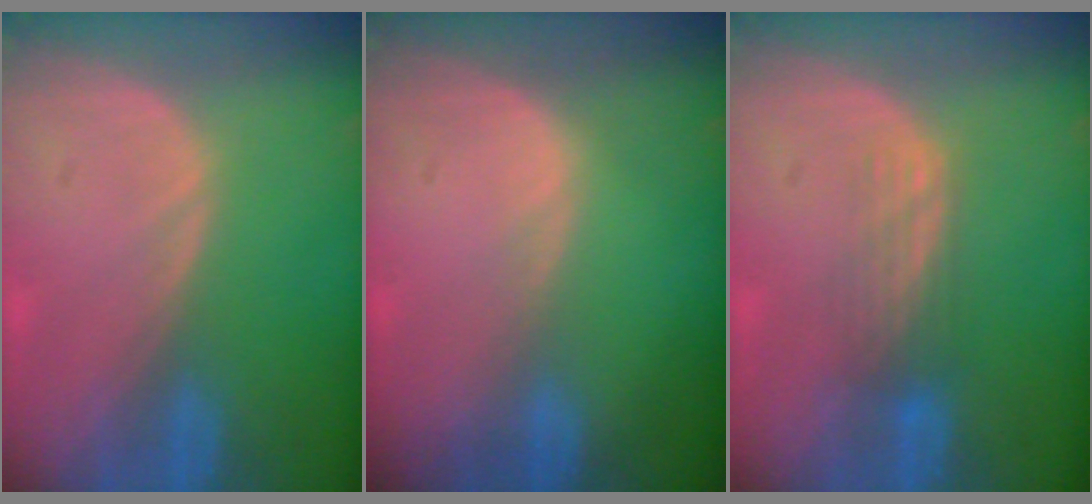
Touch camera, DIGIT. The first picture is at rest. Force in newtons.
{"total": 0.5, "press": 0.3, "slide": 0.4}
{"total": 3.4, "press": 3.0, "slide": 1.7}